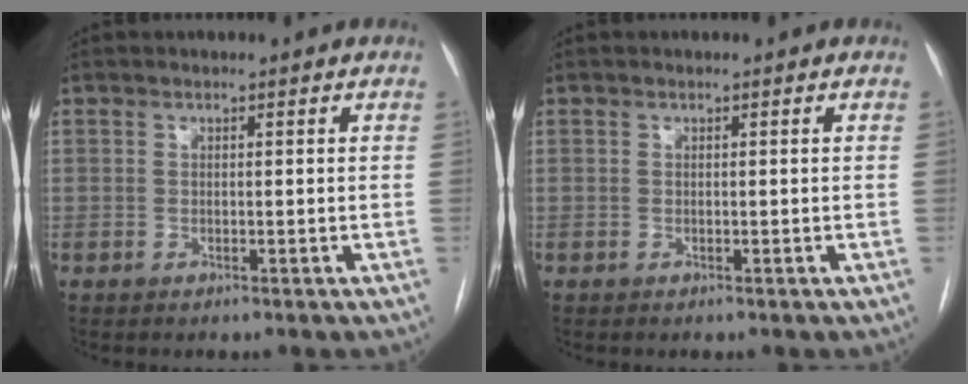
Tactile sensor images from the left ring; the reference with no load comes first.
{"total": 0.0}